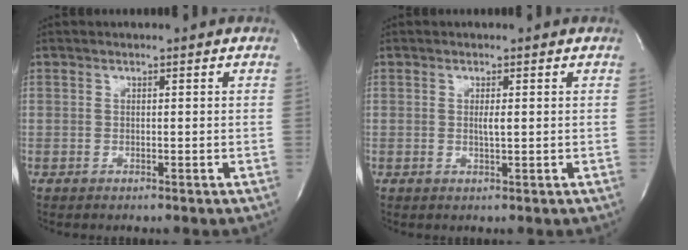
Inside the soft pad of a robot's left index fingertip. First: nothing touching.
{"total": 1.3, "force": [0.2, 0.0, 1.2], "torque": [-0.028, -0.002, 0.004]}